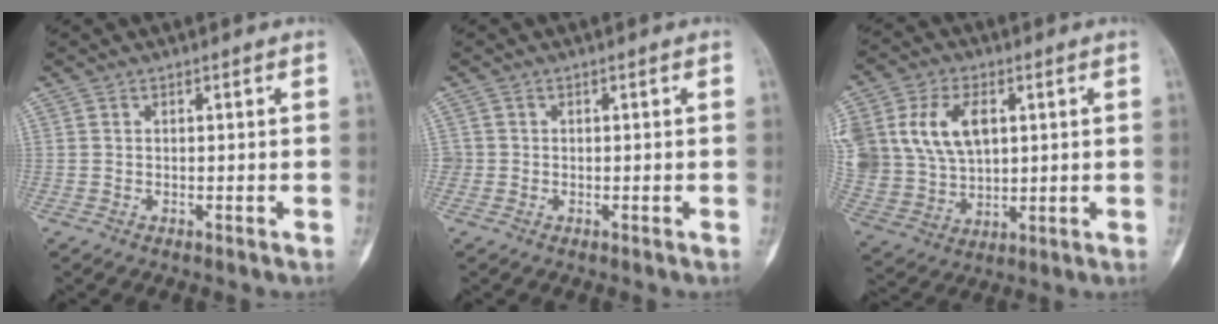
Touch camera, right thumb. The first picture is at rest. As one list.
[{"total": 1.2, "force": [-0.2, 1.1, 0.0], "torque": [0.007, 0.006, -0.006]}, {"total": 17.5, "force": [4.8, 12.2, 11.6], "torque": [-0.242, 0.000, 0.104]}]